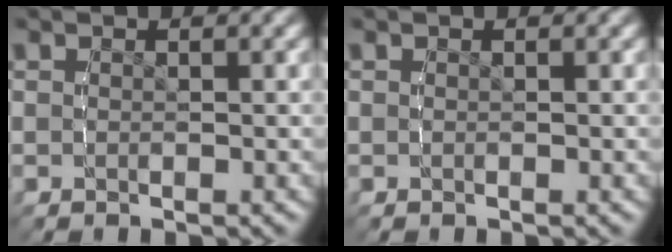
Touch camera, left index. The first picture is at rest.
{"total": 0.0}